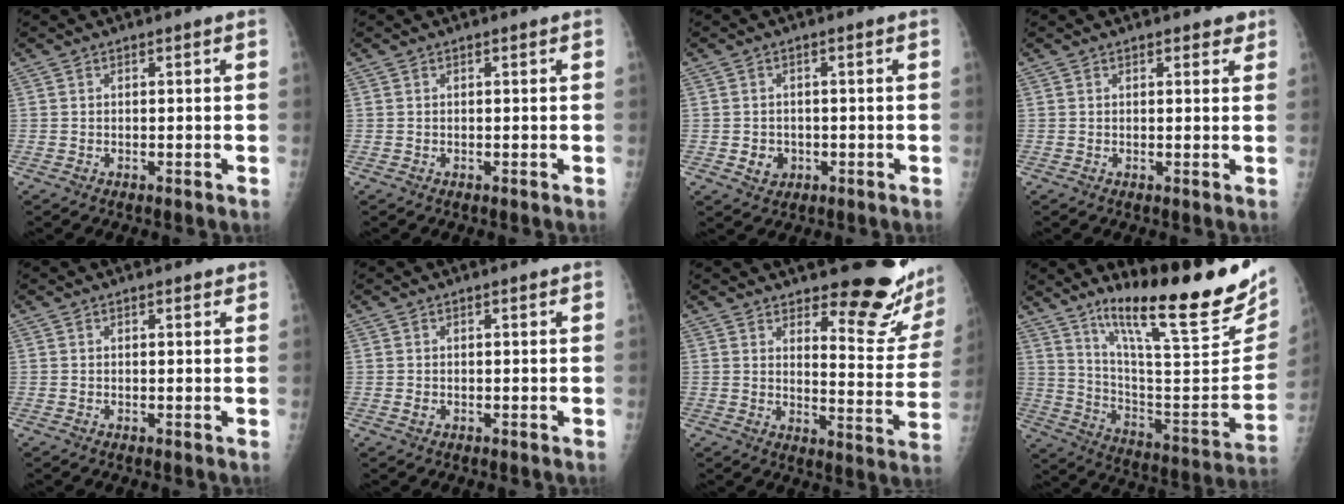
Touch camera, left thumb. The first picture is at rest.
{"total": 0.0}
{"total": 3.1, "force": [-0.7, 2.8, 1.2], "torque": [-0.006, 0.004, -0.003]}
{"total": 2.0, "force": [1.4, 1.1, 1.0], "torque": [0.005, -0.005, 0.012]}
{"total": 1.2, "force": [0.8, 0.5, 0.7], "torque": [-0.007, -0.003, 0.009]}
{"total": 1.0, "force": [0.2, 0.7, 0.8], "torque": [-0.011, -0.001, 0.006]}
{"total": 15.3, "force": [12.5, 3.8, 7.9], "torque": [-0.061, -0.118, 0.157]}
{"total": 28.3, "force": [18.5, 5.9, 20.6], "torque": [-0.282, -0.083, 0.294]}